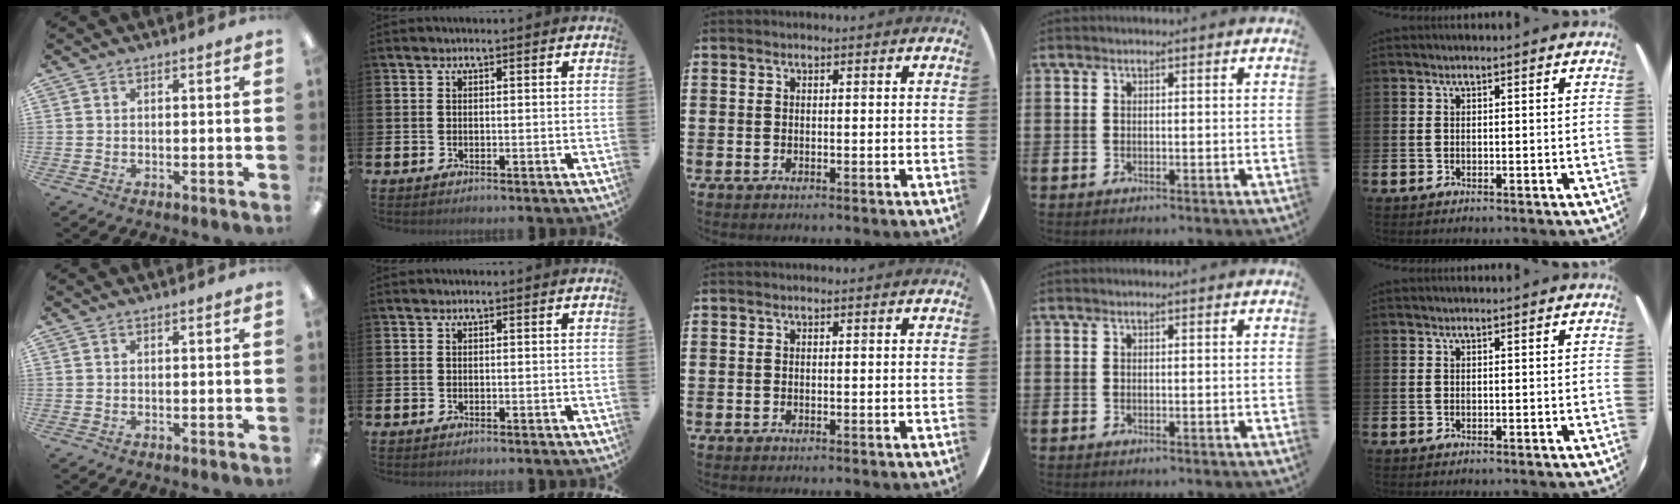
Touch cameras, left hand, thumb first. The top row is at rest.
{}